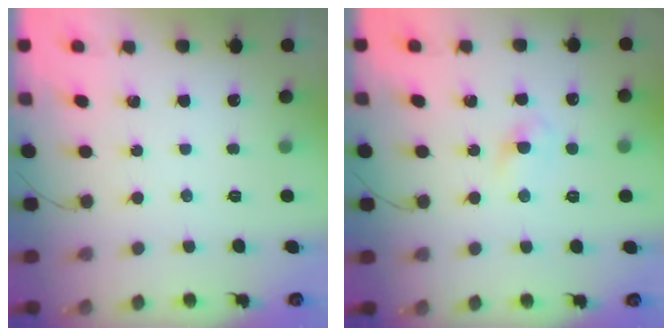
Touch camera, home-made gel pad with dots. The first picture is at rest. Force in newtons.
{"total": 2.7, "press": 2.4, "slide": 1.1}